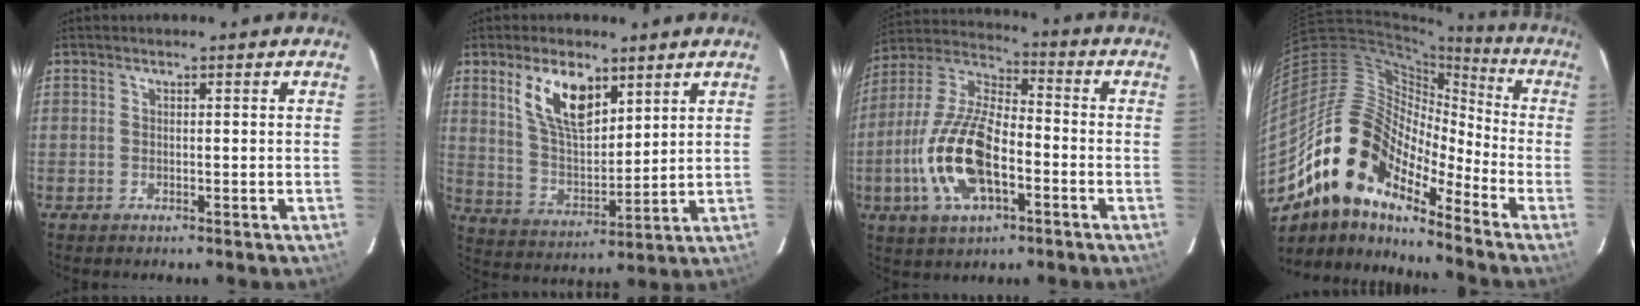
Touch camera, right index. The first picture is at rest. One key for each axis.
{"total": 11.6, "fx": 6.3, "fy": 5.3, "fz": 8.2, "tx": -0.151, "ty": 0.008, "tz": 0.130}
{"total": 17.1, "fx": -5.2, "fy": 7.5, "fz": 14.5, "tx": -0.308, "ty": -0.001, "tz": -0.099}
{"total": 17.2, "fx": -12.2, "fy": 7.1, "fz": 9.8, "tx": -0.167, "ty": -0.001, "tz": -0.246}